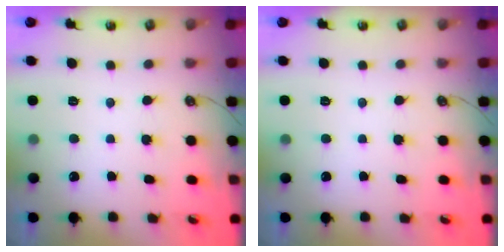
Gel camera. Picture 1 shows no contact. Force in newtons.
{"total": 0.0}